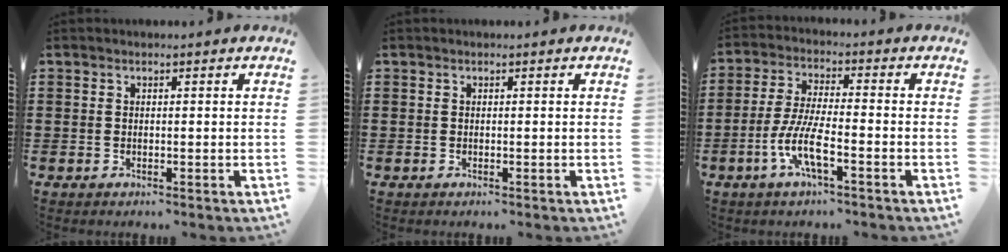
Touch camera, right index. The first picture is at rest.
{"total": 0.0}
{"total": 7.4, "force": [-3.5, 1.1, 6.5], "torque": [-0.156, -0.021, -0.072]}